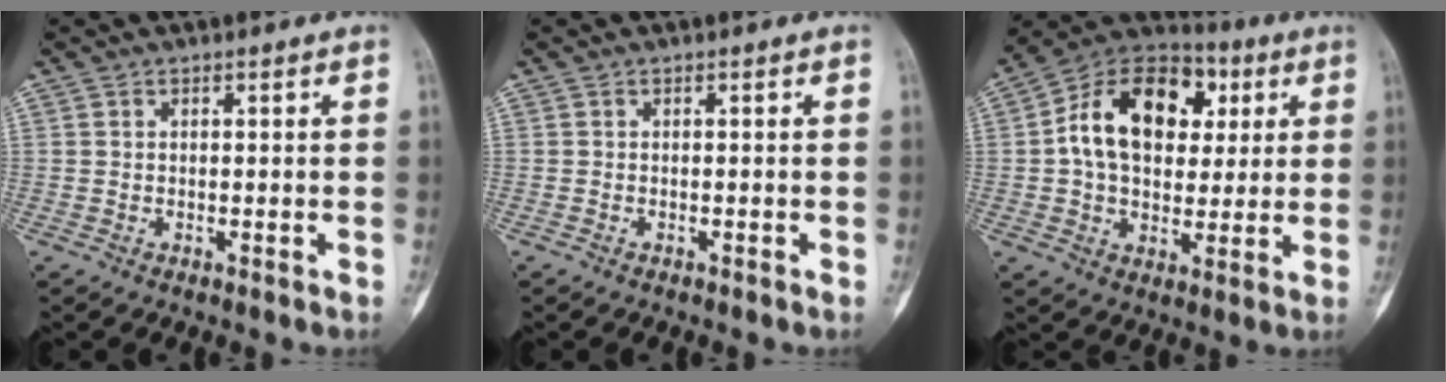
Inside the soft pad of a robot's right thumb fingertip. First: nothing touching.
{"total": 0.0}
{"total": 18.9, "force": [3.8, 13.0, 13.2], "torque": [-0.188, 0.016, 0.056]}